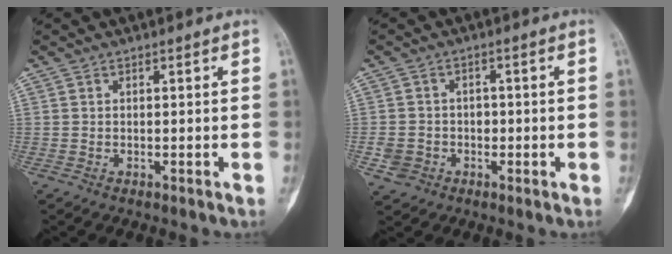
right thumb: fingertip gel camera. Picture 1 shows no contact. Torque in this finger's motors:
{"motor_torque": [0.36, 0.72, 0.11, -0.06, -0.01]}